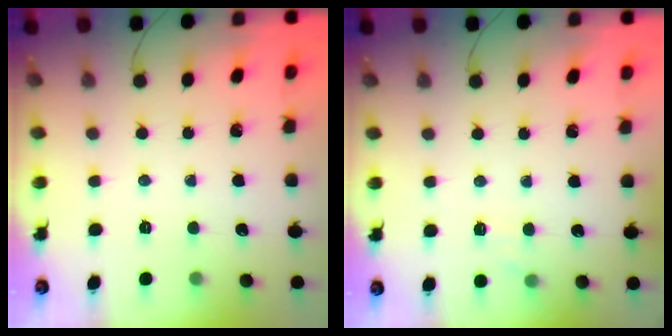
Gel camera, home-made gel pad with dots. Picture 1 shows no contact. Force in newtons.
{"total": 4.8, "press": 4.6, "slide": 1.3}